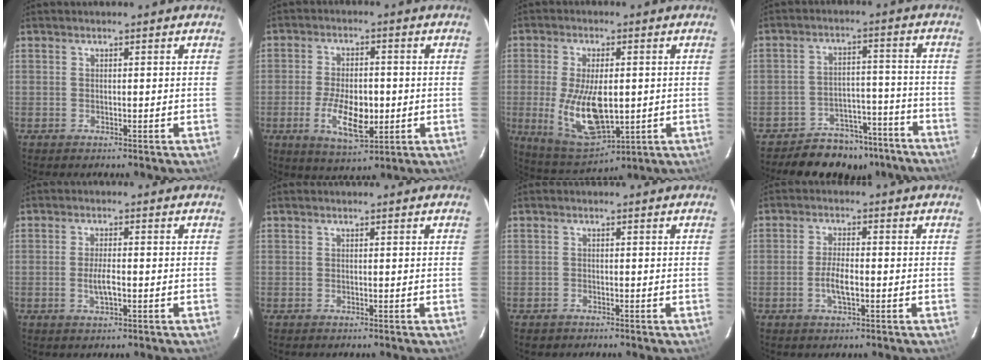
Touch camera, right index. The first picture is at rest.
{"total": 9.7, "force": [-2.4, 4.4, 8.3], "torque": [-0.162, -0.013, -0.038]}
{"total": 13.7, "force": [-1.4, 6.6, 11.9], "torque": [-0.240, -0.023, -0.008]}
{"total": 12.5, "force": [-10.6, 6.2, 2.4], "torque": [-0.047, 0.038, -0.131]}
{"total": 3.4, "force": [-0.9, 0.9, 3.1], "torque": [-0.059, -0.005, -0.016]}
{"total": 0.0}
{"total": 1.2, "force": [-0.8, 0.8, 0.1], "torque": [-0.005, 0.002, -0.011]}
{"total": 4.2, "force": [-1.4, 1.3, 3.8], "torque": [-0.076, -0.002, -0.025]}